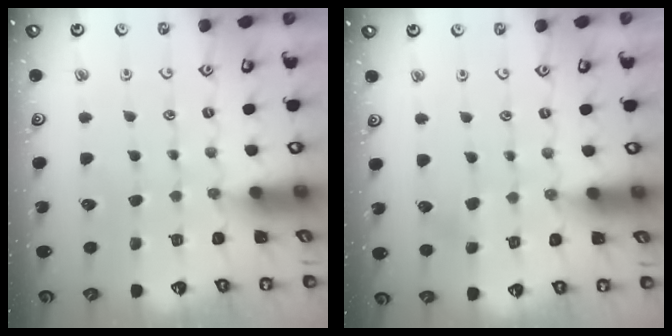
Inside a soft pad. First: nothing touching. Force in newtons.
{"total": 4.4, "press": 4.4, "slide": 0.5}